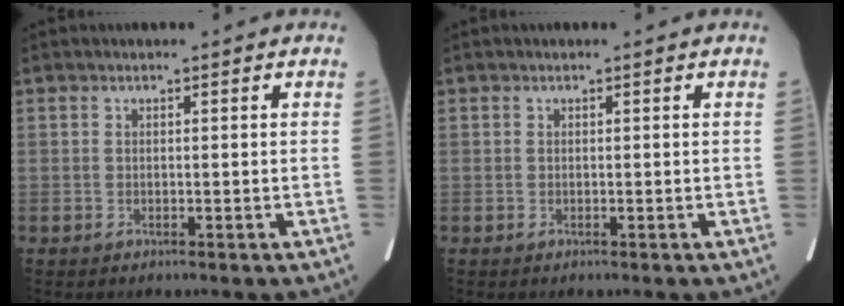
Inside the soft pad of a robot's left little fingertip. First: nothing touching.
{"total": 0.0}